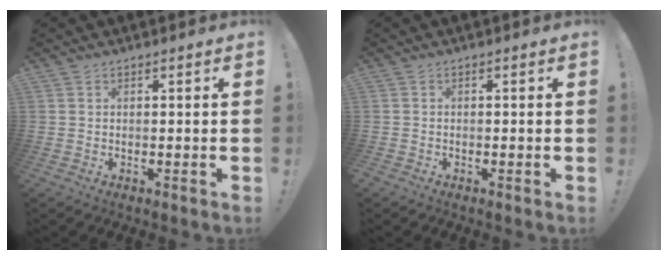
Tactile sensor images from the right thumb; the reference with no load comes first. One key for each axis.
{"total": 0.7, "fx": -0.6, "fy": 0.3, "fz": -0.1, "tx": -0.003, "ty": 0.005, "tz": -0.009}